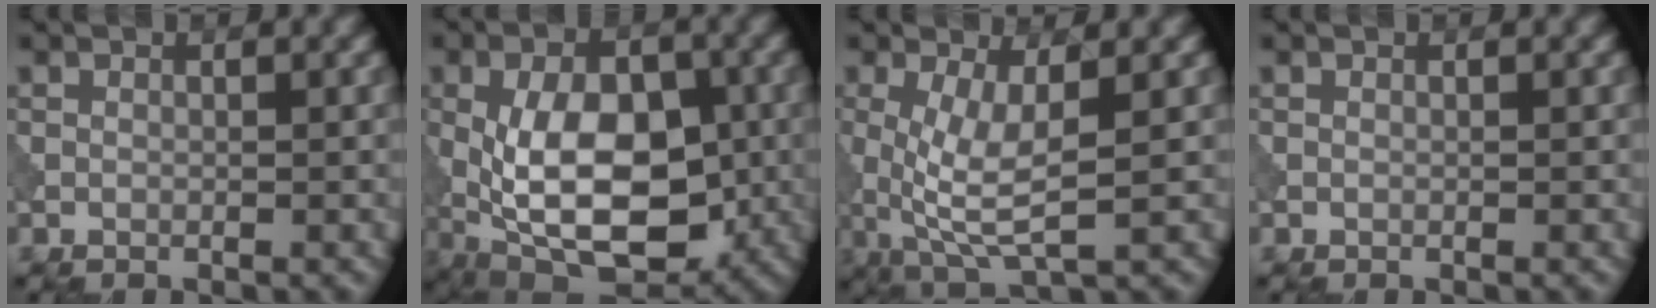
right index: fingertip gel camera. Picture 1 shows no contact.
{"total": 11.5, "force": [-1.2, 6.4, 9.5], "torque": [-0.164, -0.007, -0.019]}
{"total": 5.1, "force": [0.2, 1.5, 4.9], "torque": [-0.105, -0.009, 0.007]}
{"total": 0.0}